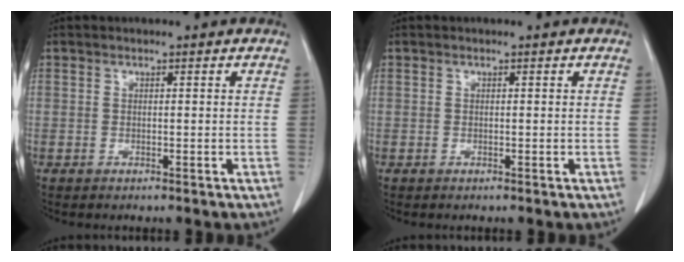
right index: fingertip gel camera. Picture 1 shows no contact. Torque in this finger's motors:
{"motor_torque": [0.00, 0.00, 0.00, 0.00]}